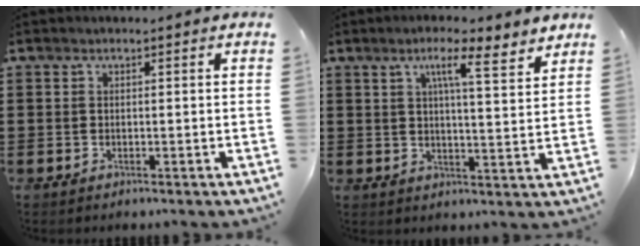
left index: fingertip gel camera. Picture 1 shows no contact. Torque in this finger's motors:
{"motor_torque": [2.14, 0.00, 0.37, 0.09]}